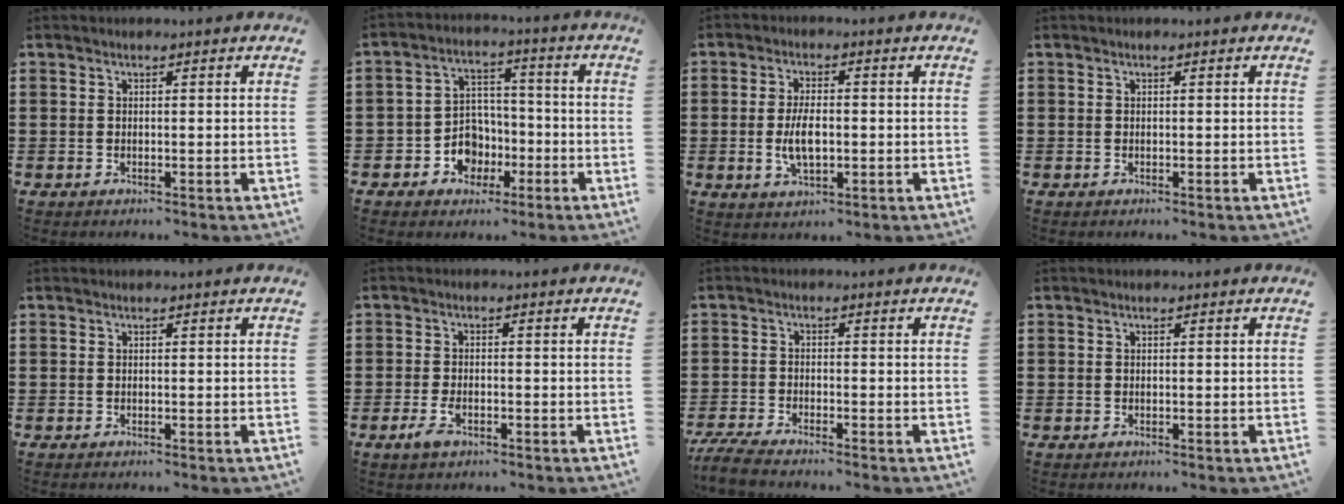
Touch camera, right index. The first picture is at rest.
{"total": 5.8, "force": [-2.4, 4.9, 1.9], "torque": [-0.045, 0.016, -0.040]}
{"total": 5.1, "force": [-0.7, 2.2, 4.6], "torque": [-0.096, -0.002, -0.015]}
{"total": 0.0}
{"total": 0.0}
{"total": 2.9, "force": [-1.3, 1.2, 2.3], "torque": [-0.057, -0.008, -0.027]}
{"total": 3.7, "force": [-3.5, -0.1, 1.2], "torque": [-0.042, -0.015, -0.073]}
{"total": 0.0}